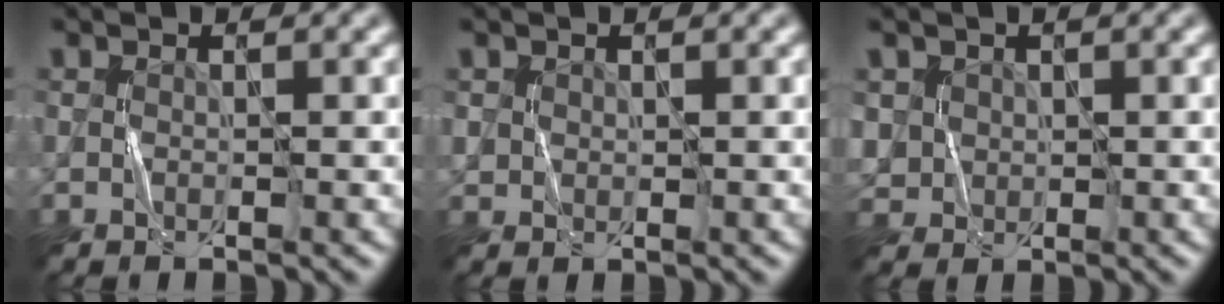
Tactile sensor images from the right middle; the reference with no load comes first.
{"total": 0.9, "force": [0.5, 0.8, 0.2], "torque": [-0.006, -0.001, 0.012]}
{"total": 2.4, "force": [0.7, 2.2, 0.6], "torque": [-0.021, -0.004, 0.031]}